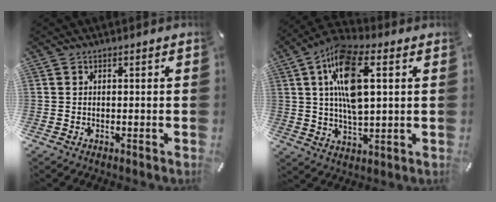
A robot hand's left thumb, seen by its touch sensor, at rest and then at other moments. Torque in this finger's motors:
{"motor_torque": [0.48, 0.91, 2.16, -0.62, 0.29]}